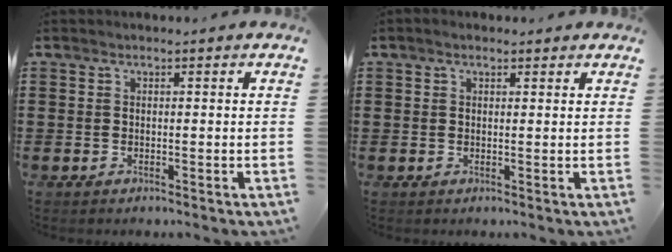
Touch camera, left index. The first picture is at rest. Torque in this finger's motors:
{"motor_torque": [2.15, 0.00, 0.20, 0.05]}